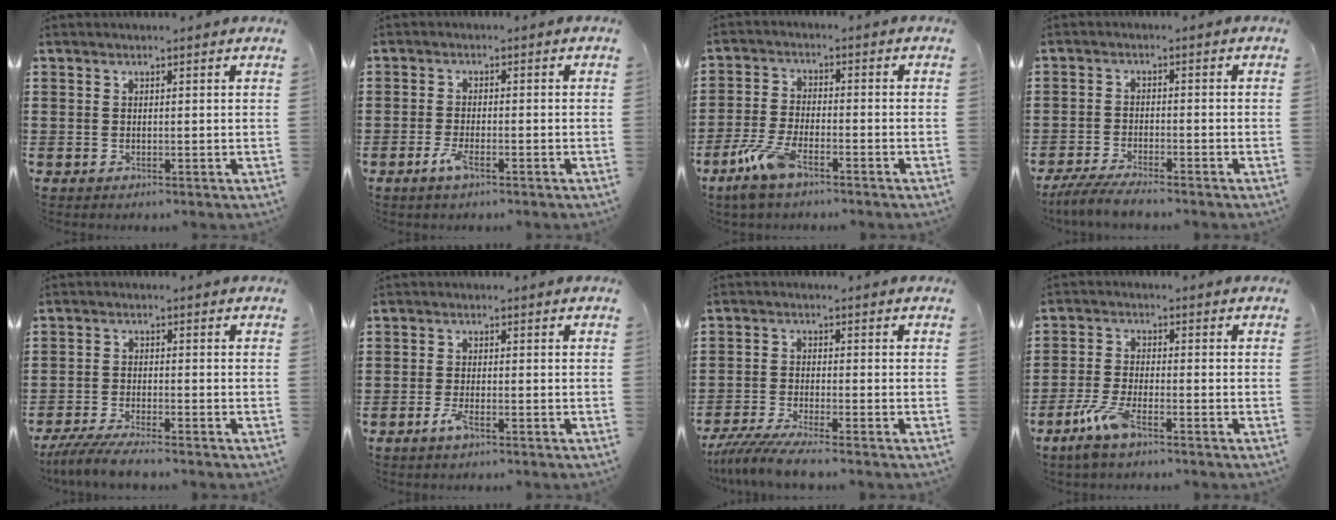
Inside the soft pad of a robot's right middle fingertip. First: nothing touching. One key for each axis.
{"total": 3.1, "fx": -1.5, "fy": 0.8, "fz": 2.5, "tx": -0.056, "ty": -0.003, "tz": -0.031}
{"total": 7.0, "fx": -4.5, "fy": 2.2, "fz": 5.0, "tx": -0.127, "ty": -0.012, "tz": -0.089}
{"total": 4.1, "fx": -3.8, "fy": 0.1, "fz": 1.6, "tx": -0.042, "ty": -0.013, "tz": -0.076}
{"total": 4.6, "fx": -4.1, "fy": 0.0, "fz": 1.9, "tx": -0.054, "ty": -0.018, "tz": -0.084}
{"total": 2.6, "fx": -1.3, "fy": 0.6, "fz": 2.1, "tx": -0.051, "ty": -0.005, "tz": -0.028}
{"total": 4.9, "fx": -4.5, "fy": -0.4, "fz": 2.1, "tx": -0.057, "ty": -0.025, "tz": -0.089}
{"total": 5.6, "fx": -3.4, "fy": 1.4, "fz": 4.2, "tx": -0.109, "ty": -0.013, "tz": -0.070}